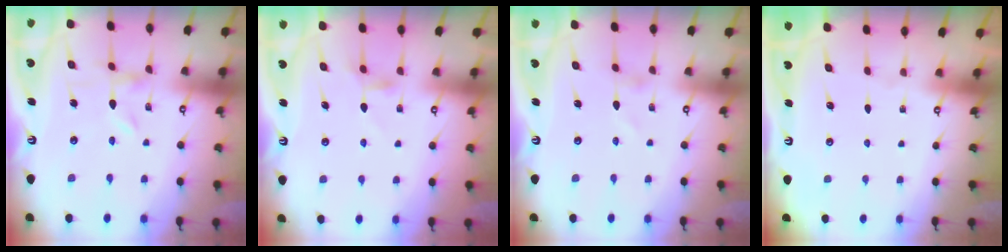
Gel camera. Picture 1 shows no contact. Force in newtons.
{"total": 5.2, "press": 5.2, "slide": 0.4}
{"total": 0.6, "press": 0.6, "slide": 0.1}
{"total": 0.0}